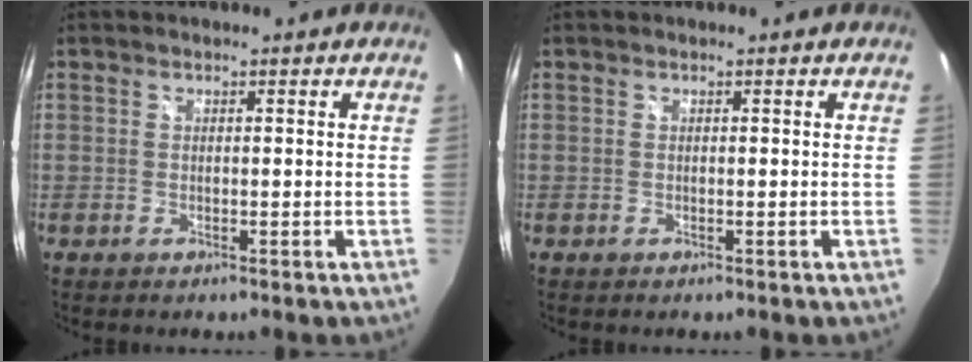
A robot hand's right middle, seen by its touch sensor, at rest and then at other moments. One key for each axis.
{"total": 0.0}